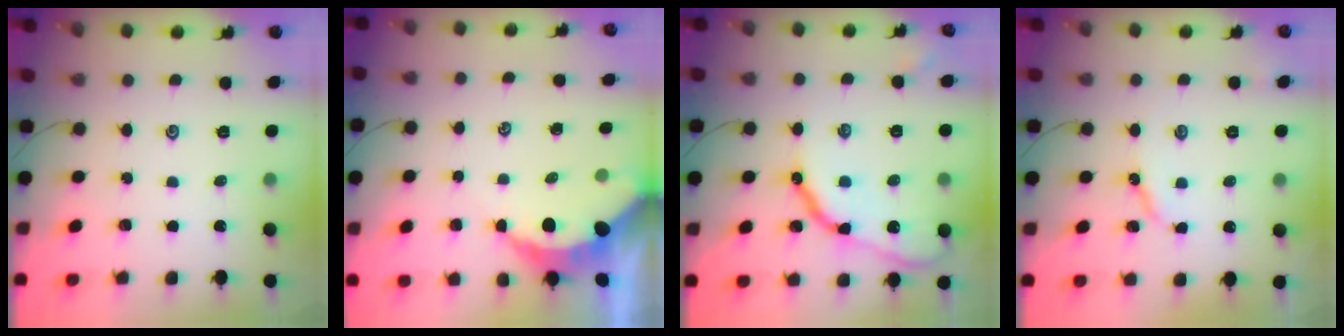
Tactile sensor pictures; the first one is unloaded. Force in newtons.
{"total": 5.4, "press": 5.3, "slide": 0.8}
{"total": 13.0, "press": 13.0, "slide": 1.1}
{"total": 4.5, "press": 4.5, "slide": 0.2}